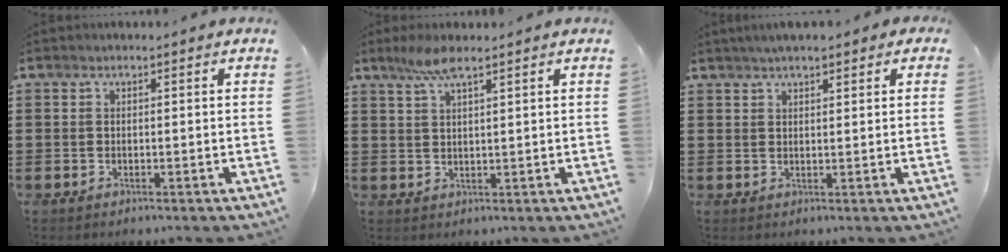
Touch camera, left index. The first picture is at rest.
{"total": 4.5, "force": [2.9, 0.8, 3.4], "torque": [-0.074, 0.005, 0.051]}
{"total": 2.6, "force": [1.9, 0.7, 1.7], "torque": [-0.038, 0.006, 0.035]}